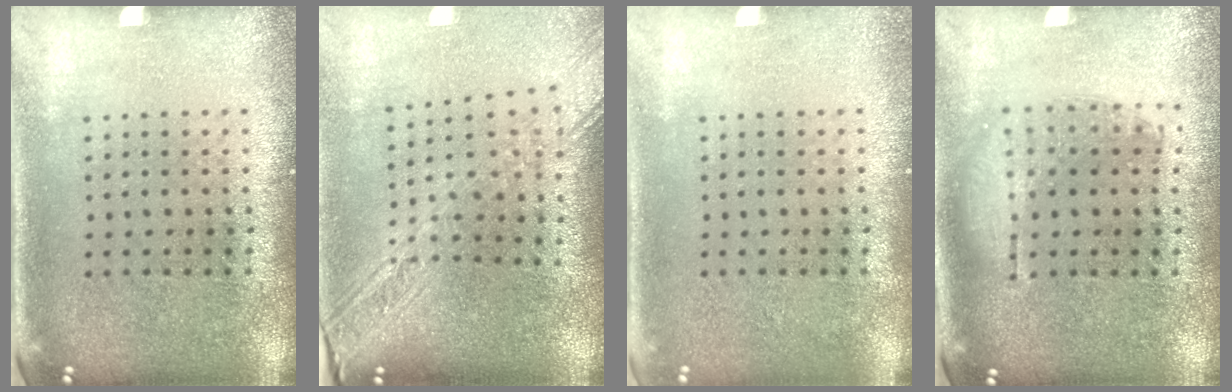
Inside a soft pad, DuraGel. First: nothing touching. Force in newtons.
{"total": 2.7, "press": 2.1, "slide": 1.6}
{"total": 0.8, "press": 0.8, "slide": 0.1}
{"total": 1.2, "press": 1.1, "slide": 0.5}